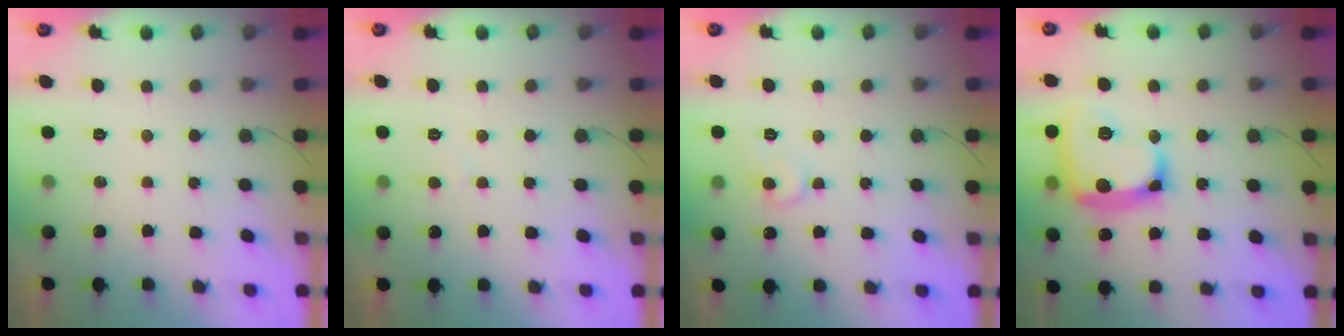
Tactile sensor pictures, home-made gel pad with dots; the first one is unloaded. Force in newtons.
{"total": 1.6, "press": 1.6, "slide": 0.1}
{"total": 7.2, "press": 7.1, "slide": 0.6}
{"total": 19.3, "press": 19.3, "slide": 1.6}